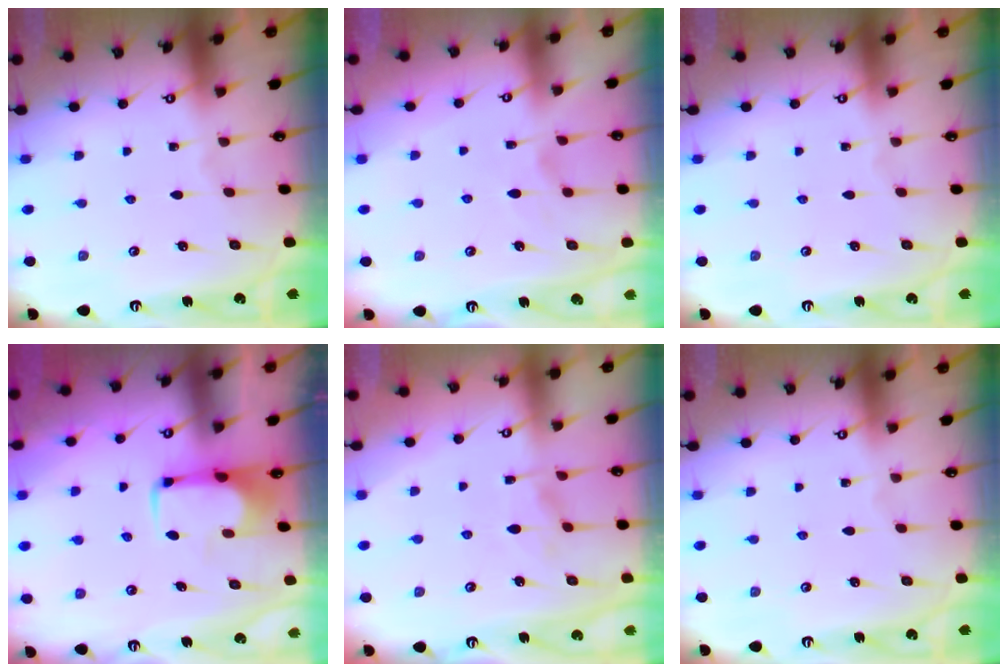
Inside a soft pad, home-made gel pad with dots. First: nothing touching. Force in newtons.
{"total": 1.6, "press": 1.1, "slide": 1.2}
{"total": 0.0}
{"total": 2.0, "press": 1.9, "slide": 0.4}
{"total": 2.5, "press": 2.3, "slide": 1.0}
{"total": 0.0}